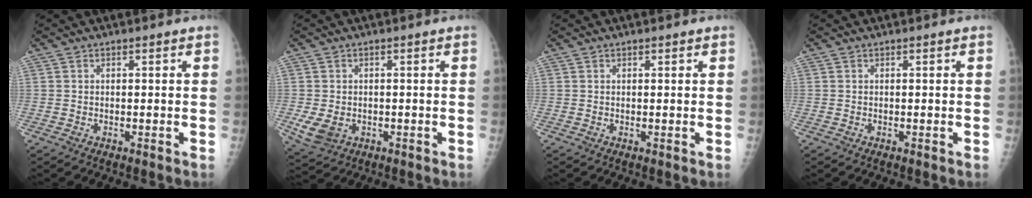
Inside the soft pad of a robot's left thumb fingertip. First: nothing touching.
{"total": 5.2, "force": [-1.1, 4.0, 3.2], "torque": [-0.060, -0.007, -0.009]}
{"total": 0.6, "force": [0.4, 0.3, 0.3], "torque": [-0.004, -0.002, 0.004]}
{"total": 0.0}